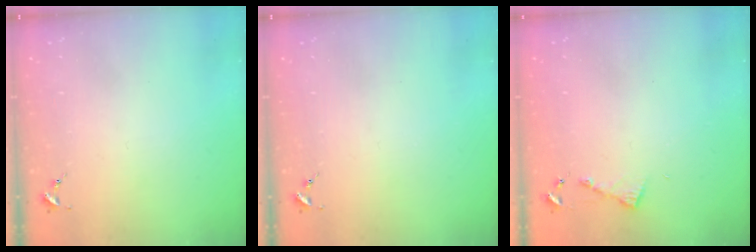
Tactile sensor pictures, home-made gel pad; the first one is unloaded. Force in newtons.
{"total": 0.0}
{"total": 5.5, "press": 5.4, "slide": 0.4}